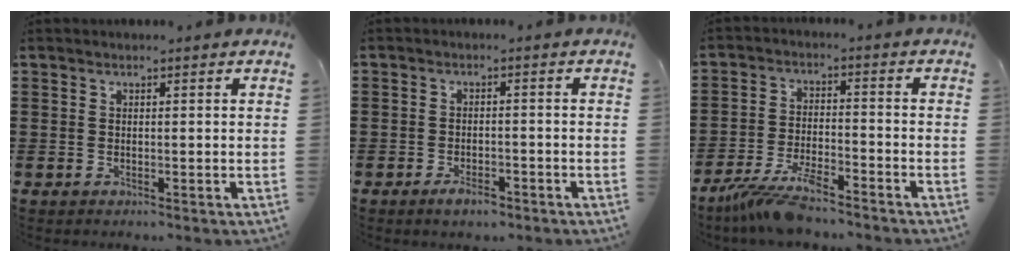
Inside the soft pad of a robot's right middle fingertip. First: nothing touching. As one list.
[{"total": 2.6, "force": [-2.1, 1.2, 0.9], "torque": [-0.017, 0.006, -0.041]}, {"total": 6.9, "force": [-5.9, 1.1, 3.5], "torque": [-0.090, -0.011, -0.115]}]